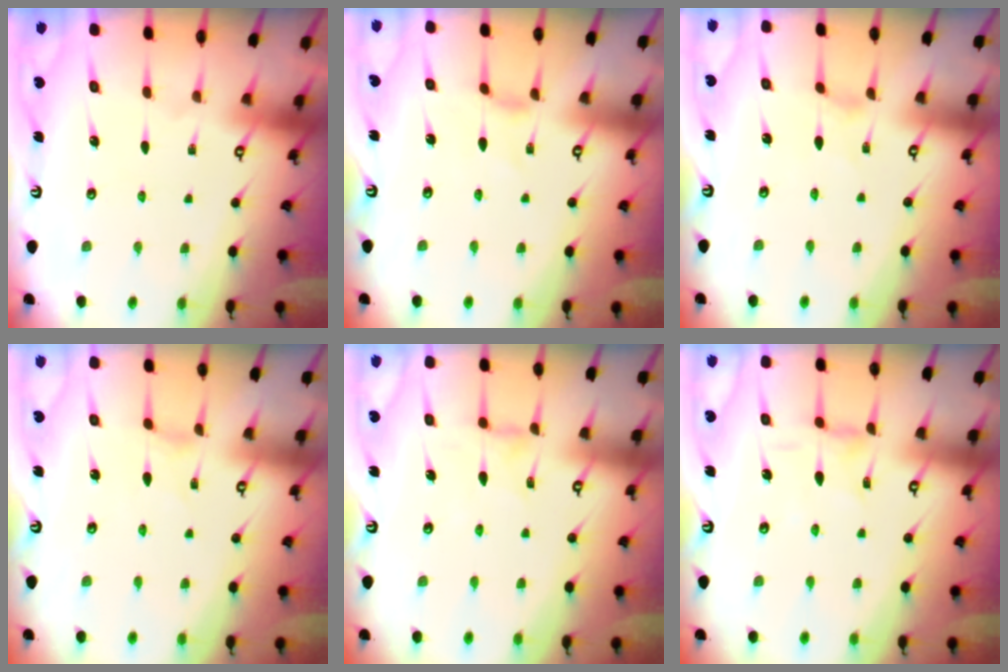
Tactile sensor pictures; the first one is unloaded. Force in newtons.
{"total": 0.0}
{"total": 0.0}
{"total": 0.0}
{"total": 0.8, "press": 0.7, "slide": 0.3}
{"total": 1.7, "press": 1.7, "slide": 0.4}